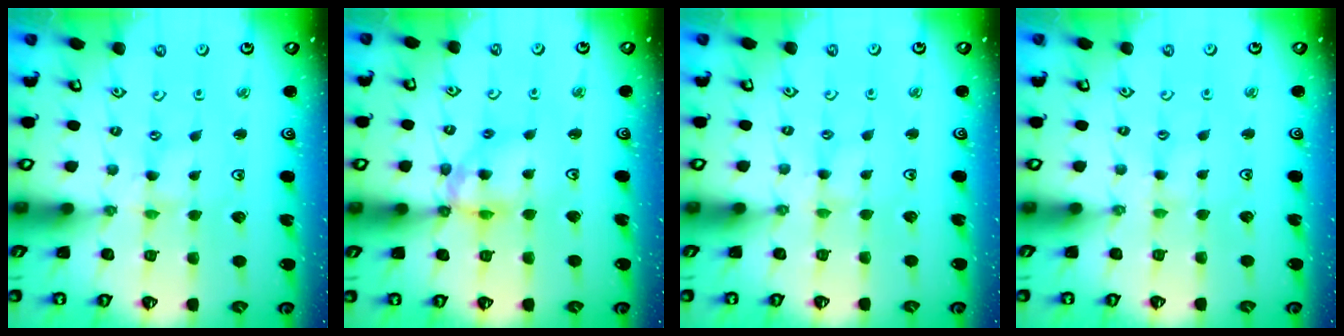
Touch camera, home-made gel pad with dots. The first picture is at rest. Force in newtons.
{"total": 11.9, "press": 11.8, "slide": 0.9}
{"total": 2.5, "press": 2.4, "slide": 0.4}
{"total": 1.8, "press": 1.8, "slide": 0.4}